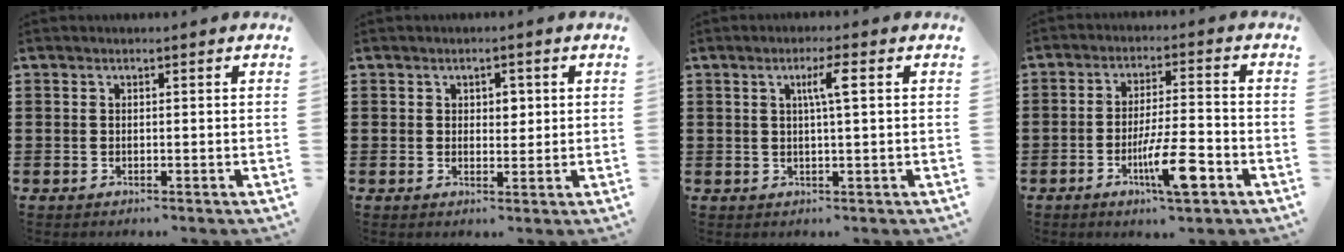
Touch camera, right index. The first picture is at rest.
{"total": 1.8, "force": [0.4, 1.2, 1.3], "torque": [-0.020, 0.005, 0.004]}
{"total": 3.5, "force": [0.8, 0.0, 3.4], "torque": [-0.059, -0.001, 0.008]}
{"total": 8.1, "force": [-3.7, 1.4, 7.1], "torque": [-0.129, -0.006, -0.064]}